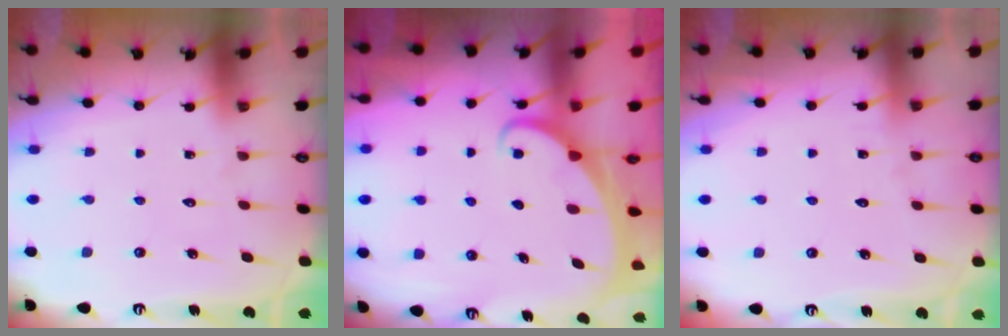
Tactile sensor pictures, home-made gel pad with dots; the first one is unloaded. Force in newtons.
{"total": 2.1, "press": 2.1, "slide": 0.3}
{"total": 2.5, "press": 2.5, "slide": 0.4}